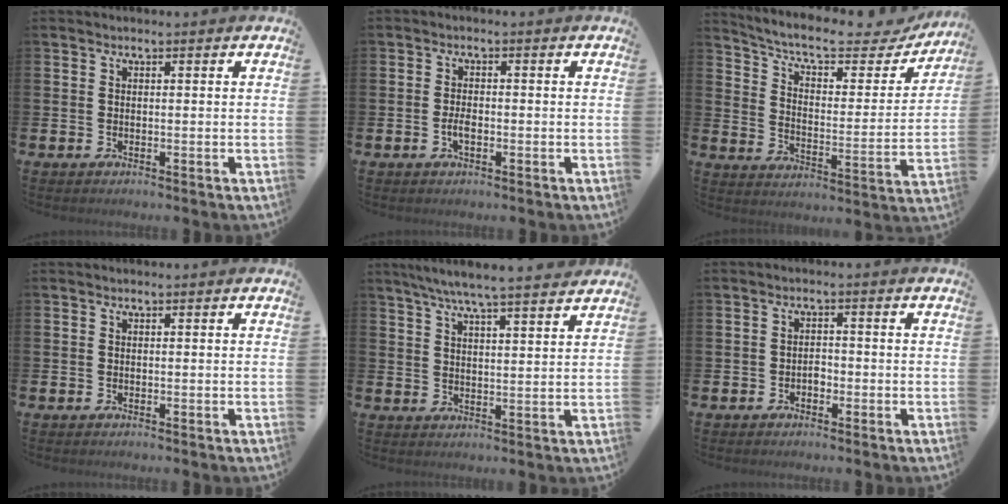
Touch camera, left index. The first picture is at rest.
{"total": 2.0, "force": [-0.6, 0.9, 1.7], "torque": [-0.024, -0.002, -0.013]}
{"total": 8.0, "force": [7.0, 2.1, 3.3], "torque": [-0.094, -0.044, 0.114]}
{"total": 0.0}
{"total": 6.7, "force": [6.2, -0.1, 2.4], "torque": [-0.062, -0.028, 0.110]}
{"total": 1.5, "force": [-0.8, 1.1, 0.7], "torque": [-0.007, -0.001, -0.018]}